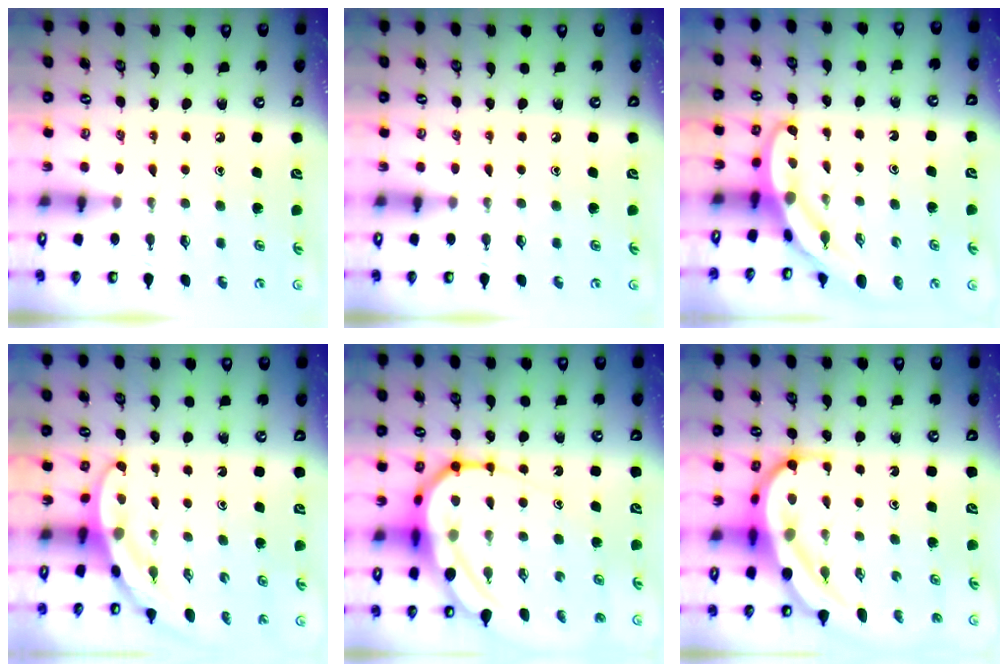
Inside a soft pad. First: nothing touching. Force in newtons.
{"total": 0.0}
{"total": 4.4, "press": 4.4, "slide": 0.4}
{"total": 3.3, "press": 3.3, "slide": 0.1}
{"total": 13.6, "press": 13.5, "slide": 1.5}
{"total": 10.3, "press": 10.2, "slide": 1.3}